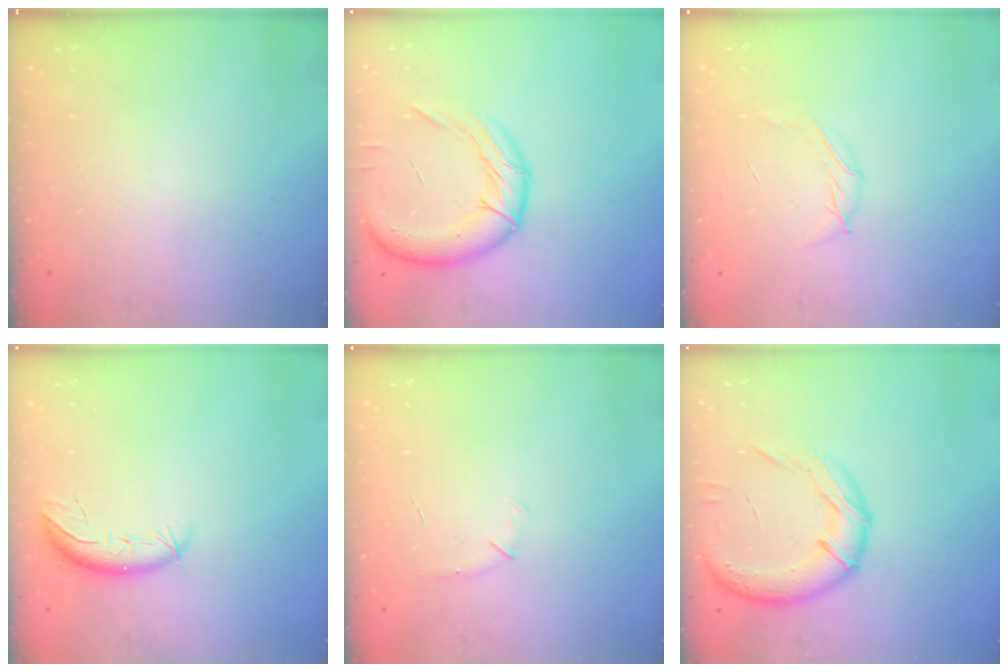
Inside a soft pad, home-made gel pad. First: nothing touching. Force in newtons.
{"total": 18.1, "press": 17.9, "slide": 2.6}
{"total": 5.2, "press": 5.1, "slide": 1.0}
{"total": 9.6, "press": 9.3, "slide": 2.5}
{"total": 4.1, "press": 4.0, "slide": 1.0}
{"total": 17.2, "press": 16.9, "slide": 3.1}